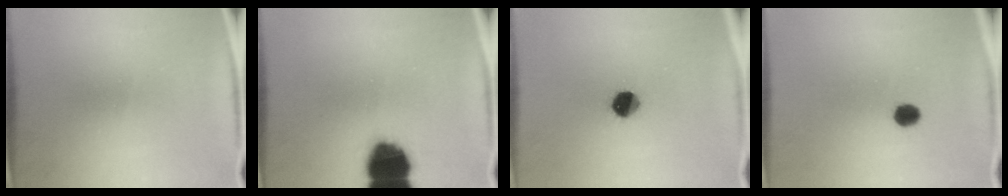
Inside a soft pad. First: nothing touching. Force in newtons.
{"total": 15.0}
{"total": 6.7}
{"total": 3.0}